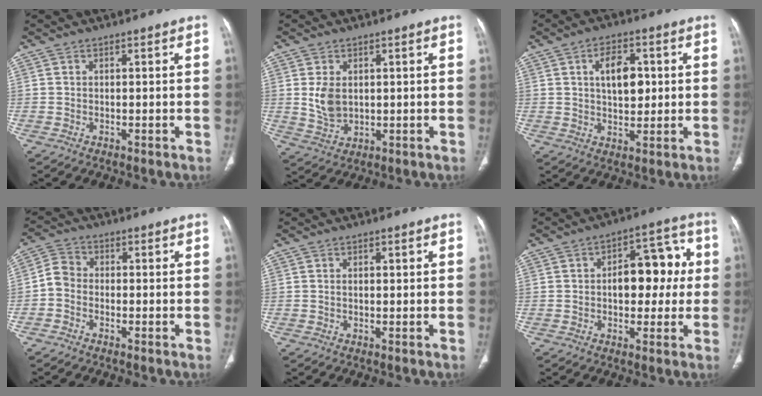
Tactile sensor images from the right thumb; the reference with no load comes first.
{"total": 5.4, "force": [0.9, 3.7, 3.8], "torque": [-0.065, -0.011, 0.029]}
{"total": 8.1, "force": [1.7, 4.6, 6.4], "torque": [-0.080, -0.006, 0.029]}
{"total": 4.1, "force": [-1.2, 3.3, 2.1], "torque": [-0.031, 0.013, -0.039]}
{"total": 1.0, "force": [0.2, 0.5, 0.8], "torque": [-0.014, 0.004, 0.003]}
{"total": 13.1, "force": [0.8, 7.8, 10.5], "torque": [-0.092, 0.040, 0.007]}